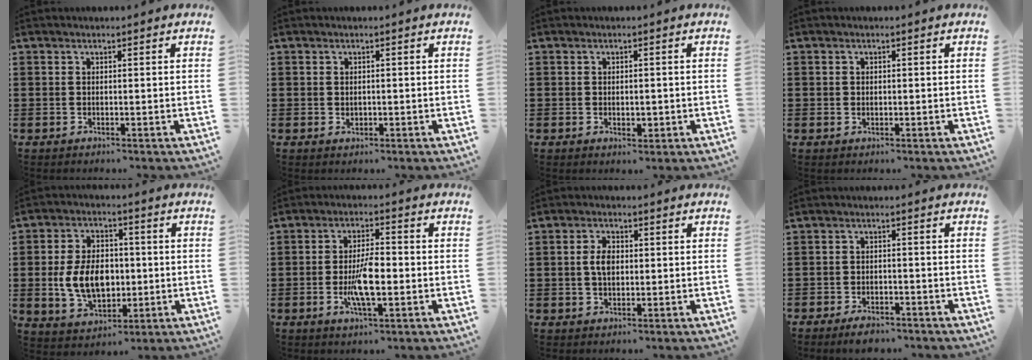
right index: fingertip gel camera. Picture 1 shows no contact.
{"total": 0.9, "force": [0.0, 0.7, 0.5], "torque": [-0.011, 0.004, -0.002]}
{"total": 1.7, "force": [-0.3, 1.1, 1.2], "torque": [-0.024, 0.004, -0.006]}
{"total": 0.6, "force": [0.2, 0.6, 0.2], "torque": [-0.006, 0.003, 0.004]}
{"total": 9.5, "force": [-0.7, 6.1, 7.2], "torque": [-0.152, 0.007, -0.014]}
{"total": 7.4, "force": [-1.5, 2.5, 6.8], "torque": [-0.149, -0.008, -0.034]}
{"total": 3.8, "force": [0.2, 2.1, 3.1], "torque": [-0.064, 0.010, 0.003]}
{"total": 2.4, "force": [-2.3, 0.6, 0.5], "torque": [-0.013, 0.004, -0.046]}